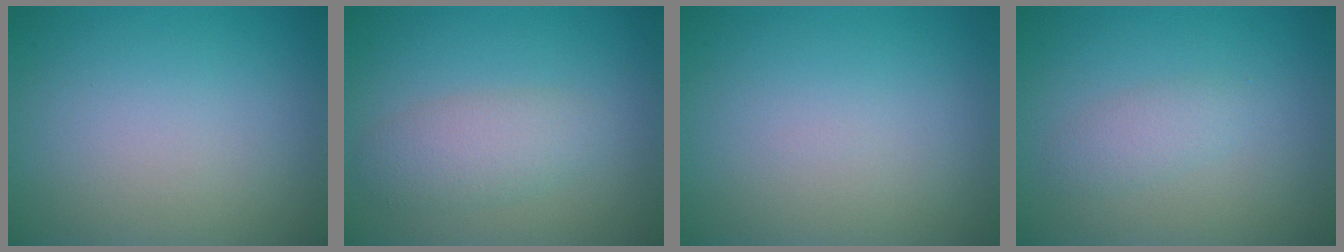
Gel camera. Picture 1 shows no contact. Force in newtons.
{"total": 3.0, "press": 3.0, "slide": 0.1}
{"total": 0.0}
{"total": 1.6, "press": 1.6, "slide": 0.0}